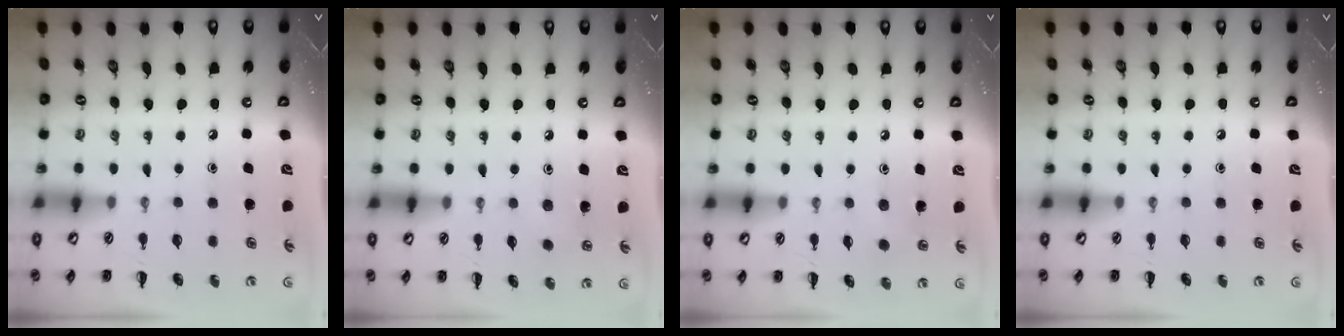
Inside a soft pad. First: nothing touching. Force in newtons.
{"total": 2.8, "press": 2.7, "slide": 0.8}
{"total": 4.0, "press": 3.9, "slide": 1.0}
{"total": 0.0}